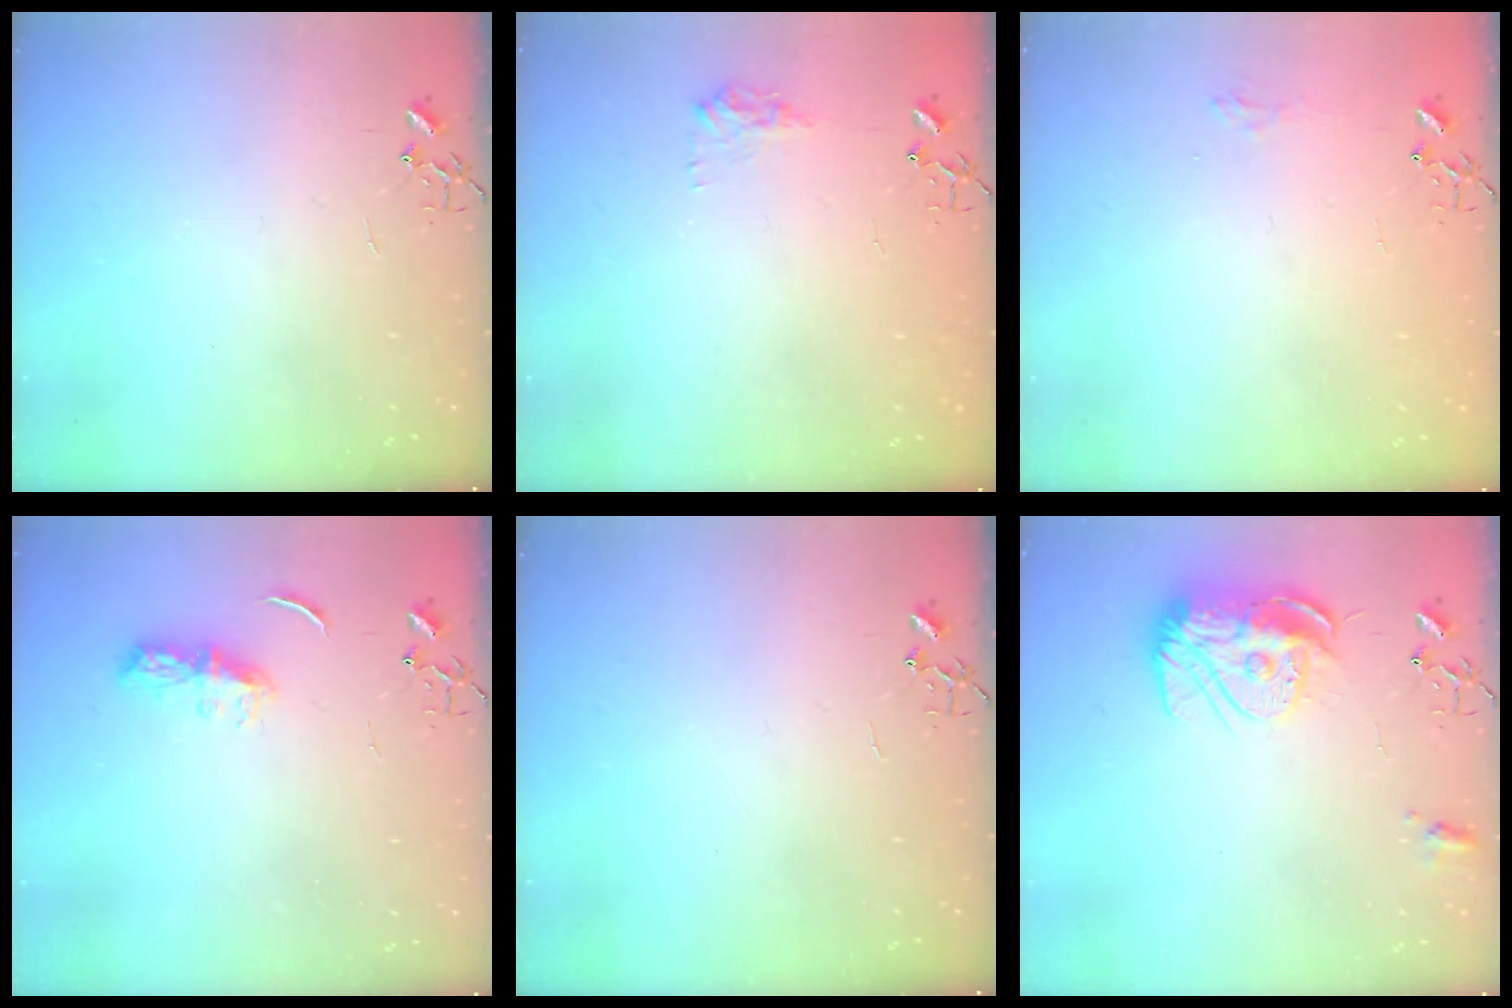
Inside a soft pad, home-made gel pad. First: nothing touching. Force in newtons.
{"total": 7.8, "press": 7.8, "slide": 0.4}
{"total": 7.3, "press": 7.3, "slide": 0.6}
{"total": 6.7, "press": 6.6, "slide": 0.6}
{"total": 0.0}
{"total": 14.2, "press": 14.1, "slide": 1.3}